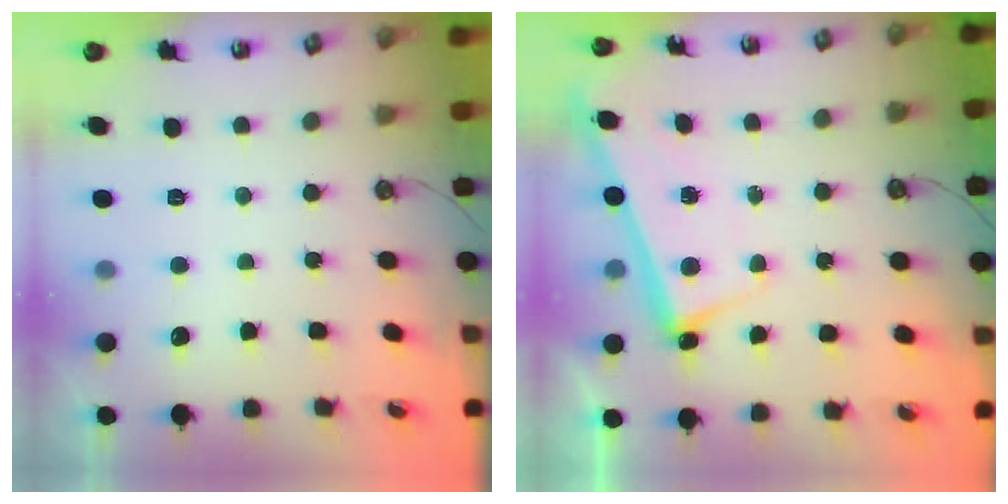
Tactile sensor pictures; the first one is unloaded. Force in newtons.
{"total": 2.7, "press": 2.6, "slide": 0.5}